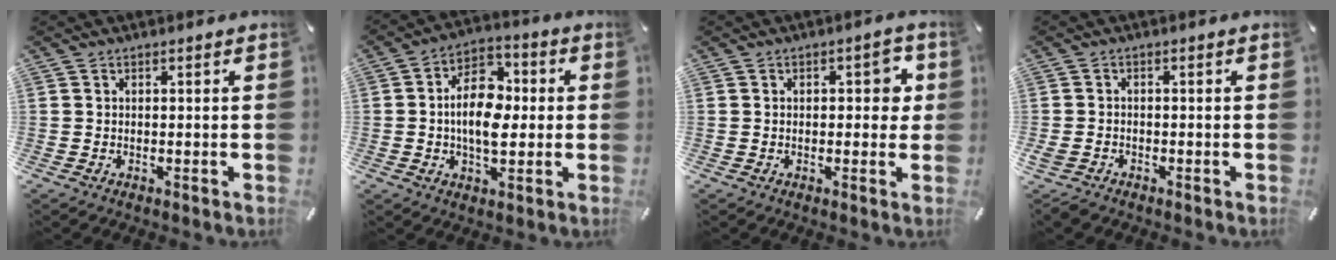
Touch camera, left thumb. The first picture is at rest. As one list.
[{"total": 12.2, "force": [-0.7, 8.0, 9.2], "torque": [-0.161, 0.011, -0.012]}, {"total": 4.5, "force": [0.6, 2.4, 3.8], "torque": [-0.036, -0.003, -0.002]}, {"total": 2.0, "force": [-1.4, 1.3, 0.8], "torque": [-0.021, 0.004, -0.030]}]